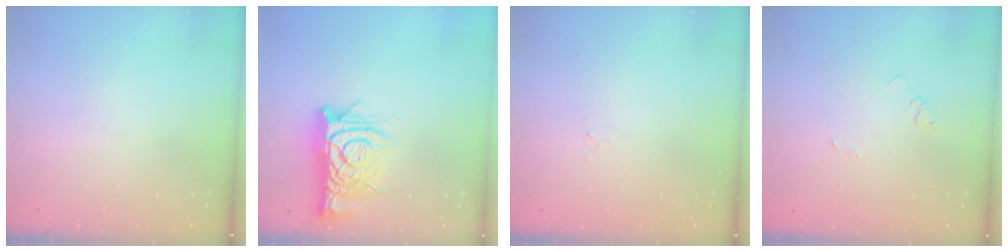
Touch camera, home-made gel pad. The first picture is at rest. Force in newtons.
{"total": 13.3, "press": 13.3, "slide": 1.1}
{"total": 1.5, "press": 1.5, "slide": 0.2}
{"total": 2.9, "press": 2.9, "slide": 0.3}